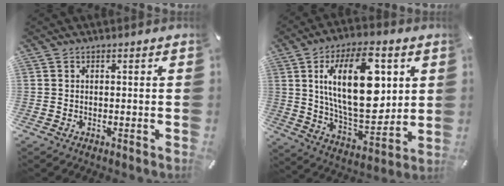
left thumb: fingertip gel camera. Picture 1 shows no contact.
{"total": 23.8, "force": [6.5, 11.6, 19.7], "torque": [-0.355, -0.021, 0.094]}